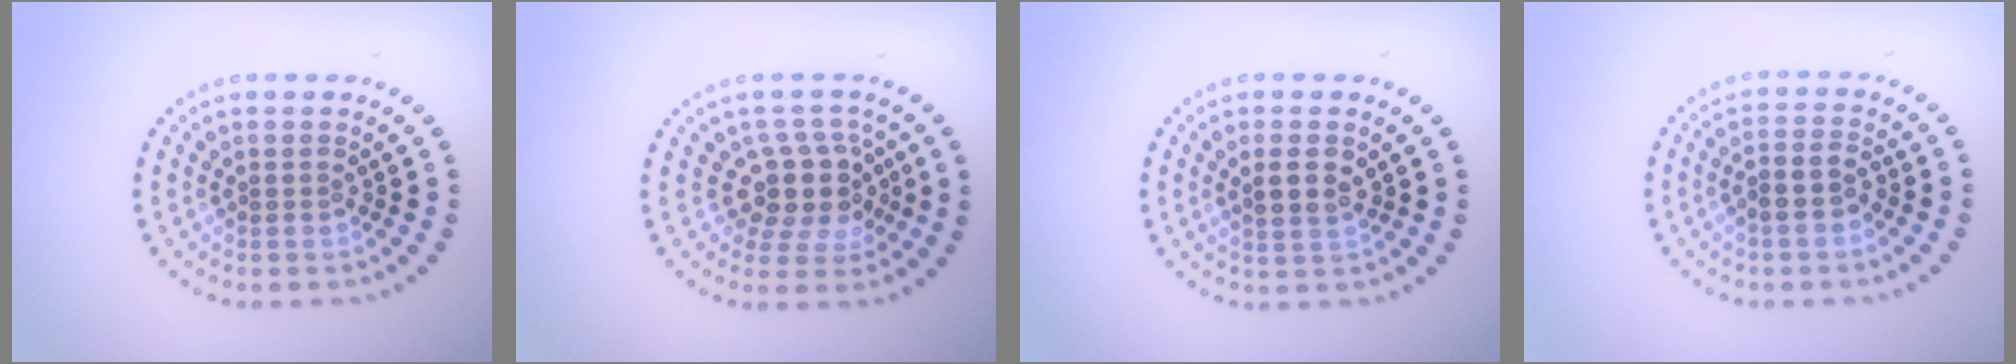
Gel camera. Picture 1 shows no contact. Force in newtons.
{"total": 4.0, "press": 3.4, "slide": 2.2}
{"total": 2.0, "press": 1.9, "slide": 0.4}
{"total": 2.5, "press": 2.3, "slide": 0.9}